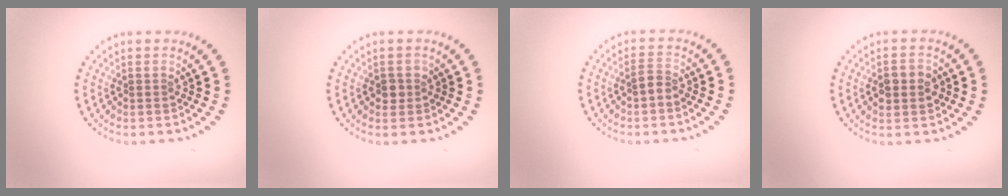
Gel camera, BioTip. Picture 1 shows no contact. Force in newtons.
{"total": 1.2, "press": 1.0, "slide": 0.5}
{"total": 1.2, "press": 1.1, "slide": 0.5}
{"total": 2.9, "press": 2.9, "slide": 0.1}